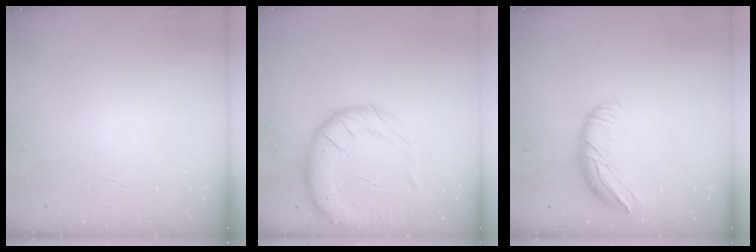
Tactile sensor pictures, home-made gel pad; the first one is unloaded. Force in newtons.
{"total": 14.8, "press": 14.6, "slide": 2.5}
{"total": 10.9, "press": 10.8, "slide": 1.3}